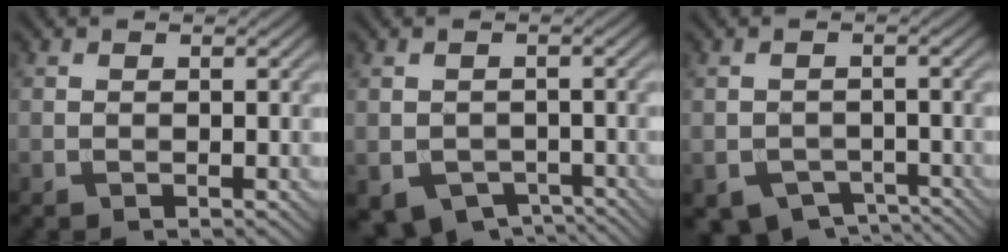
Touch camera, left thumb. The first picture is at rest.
{"total": 4.7, "force": [-2.6, 3.3, 2.1], "torque": [-0.043, -0.022, -0.035]}
{"total": 4.5, "force": [-3.0, 2.9, 1.7], "torque": [-0.029, -0.019, -0.045]}